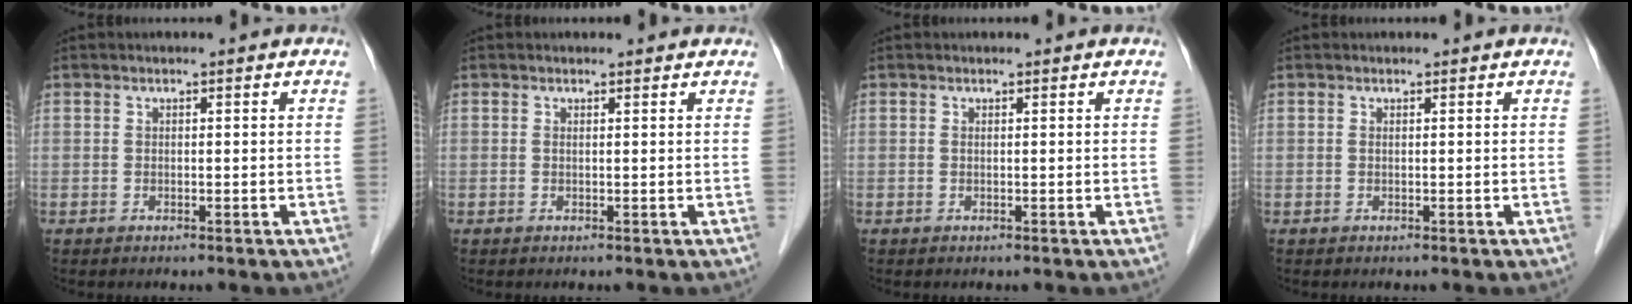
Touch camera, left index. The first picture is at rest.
{"total": 1.0, "force": [0.9, 0.3, 0.3], "torque": [-0.015, 0.006, 0.007]}
{"total": 0.0}
{"total": 0.0}